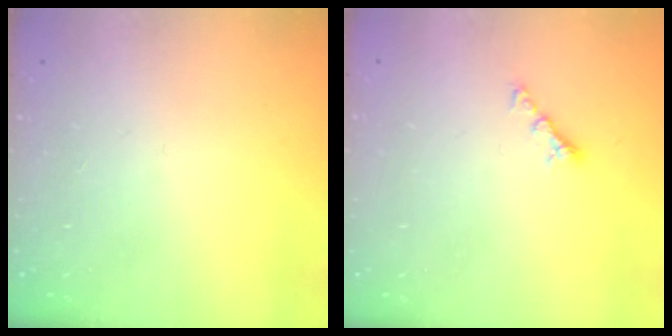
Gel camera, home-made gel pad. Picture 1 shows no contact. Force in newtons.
{"total": 3.4, "press": 3.3, "slide": 0.6}